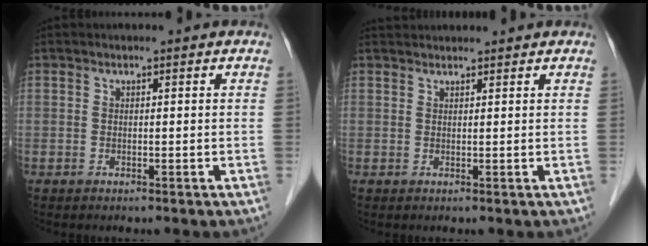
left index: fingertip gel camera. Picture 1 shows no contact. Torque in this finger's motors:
{"motor_torque": [-0.52, -0.71, -0.01, 0.03]}